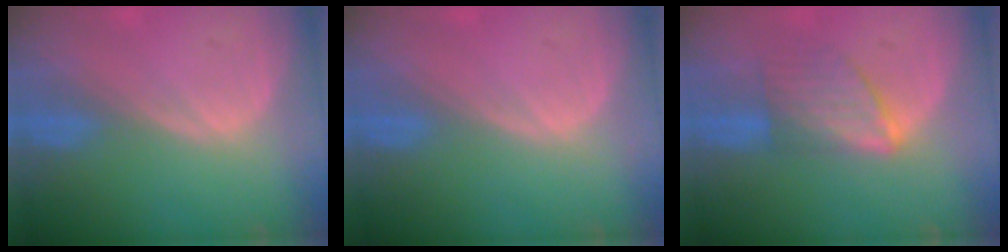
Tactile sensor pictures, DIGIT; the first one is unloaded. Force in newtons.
{"total": 0.0}
{"total": 5.9, "press": 5.8, "slide": 1.4}